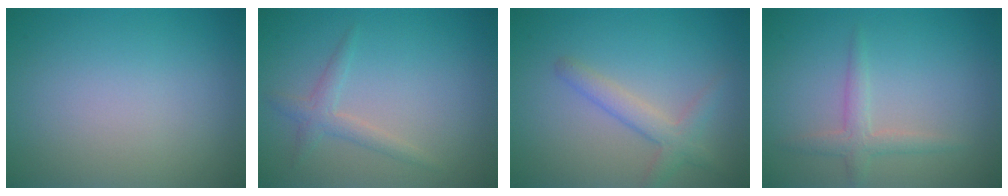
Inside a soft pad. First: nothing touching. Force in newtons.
{"total": 1.7, "press": 1.7, "slide": 0.1}
{"total": 2.6, "press": 2.5, "slide": 0.1}
{"total": 1.9, "press": 1.9, "slide": 0.1}